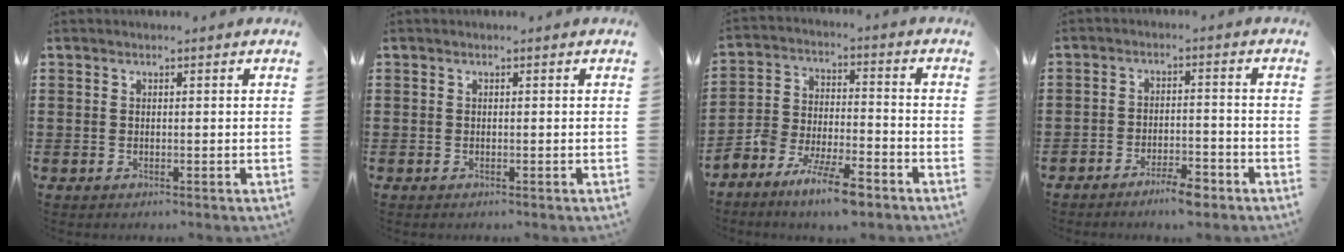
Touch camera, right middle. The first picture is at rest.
{"total": 0.0}
{"total": 8.2, "force": [-6.9, 1.6, 4.0], "torque": [-0.078, 0.010, -0.131]}
{"total": 4.0, "force": [-3.5, 0.8, 1.8], "torque": [-0.035, 0.007, -0.070]}